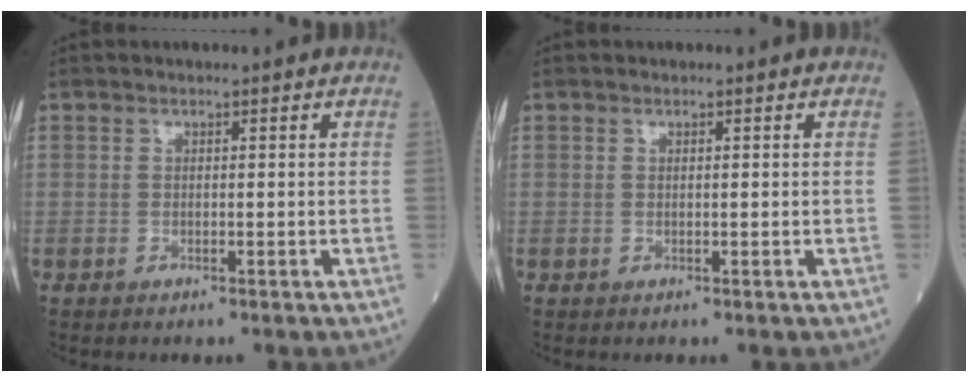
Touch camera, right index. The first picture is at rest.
{"total": 0.0}